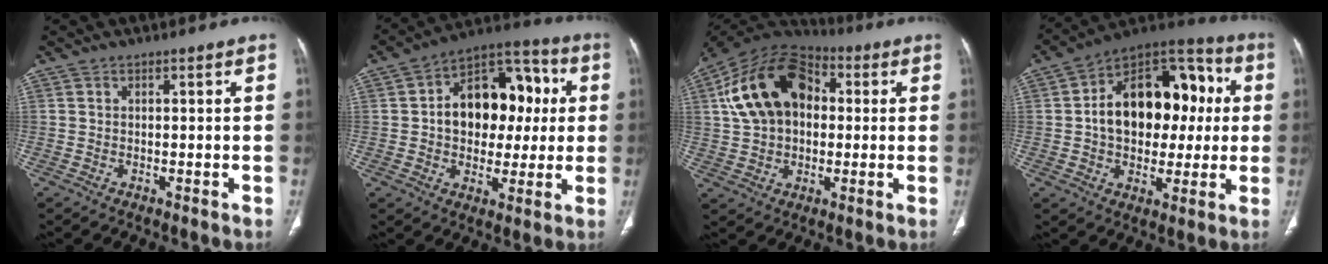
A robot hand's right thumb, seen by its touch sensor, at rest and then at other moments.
{"total": 18.3, "force": [2.0, 12.6, 13.2], "torque": [-0.139, 0.032, 0.026]}
{"total": 18.8, "force": [3.3, 12.9, 13.3], "torque": [-0.223, 0.025, 0.050]}
{"total": 22.6, "force": [2.1, 14.7, 16.9], "torque": [-0.219, 0.037, 0.031]}